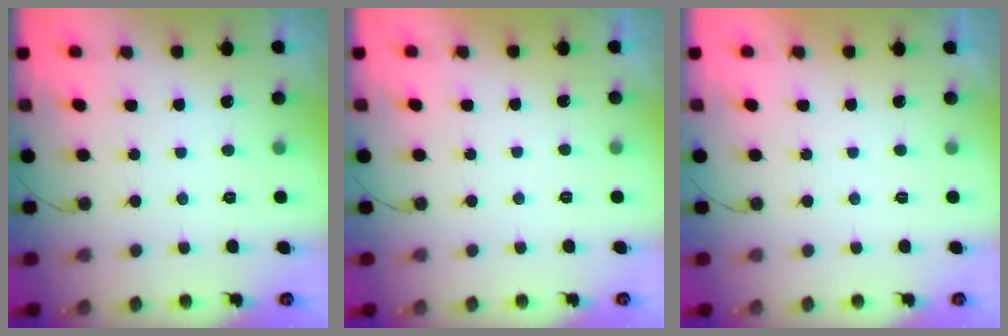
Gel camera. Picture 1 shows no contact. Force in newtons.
{"total": 1.5, "press": 1.5, "slide": 0.4}
{"total": 2.3, "press": 2.2, "slide": 0.4}